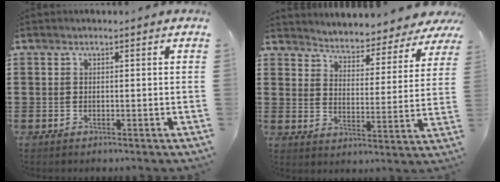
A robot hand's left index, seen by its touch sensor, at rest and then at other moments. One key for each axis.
{"total": 3.4, "fx": 3.3, "fy": -0.1, "fz": -0.3, "tx": -0.020, "ty": -0.037, "tz": 0.049}